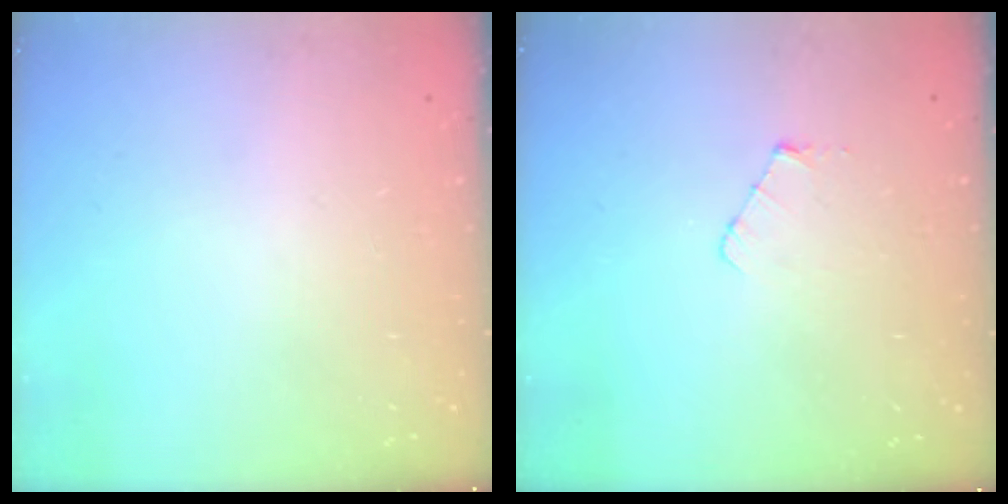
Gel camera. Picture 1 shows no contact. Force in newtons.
{"total": 3.6, "press": 3.6, "slide": 0.4}